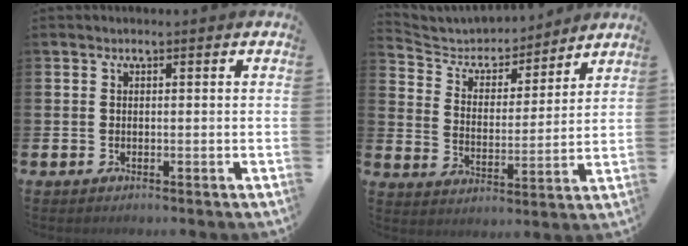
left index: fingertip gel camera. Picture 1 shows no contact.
{"total": 5.3, "force": [5.0, 1.8, 0.6], "torque": [-0.048, -0.039, 0.082]}